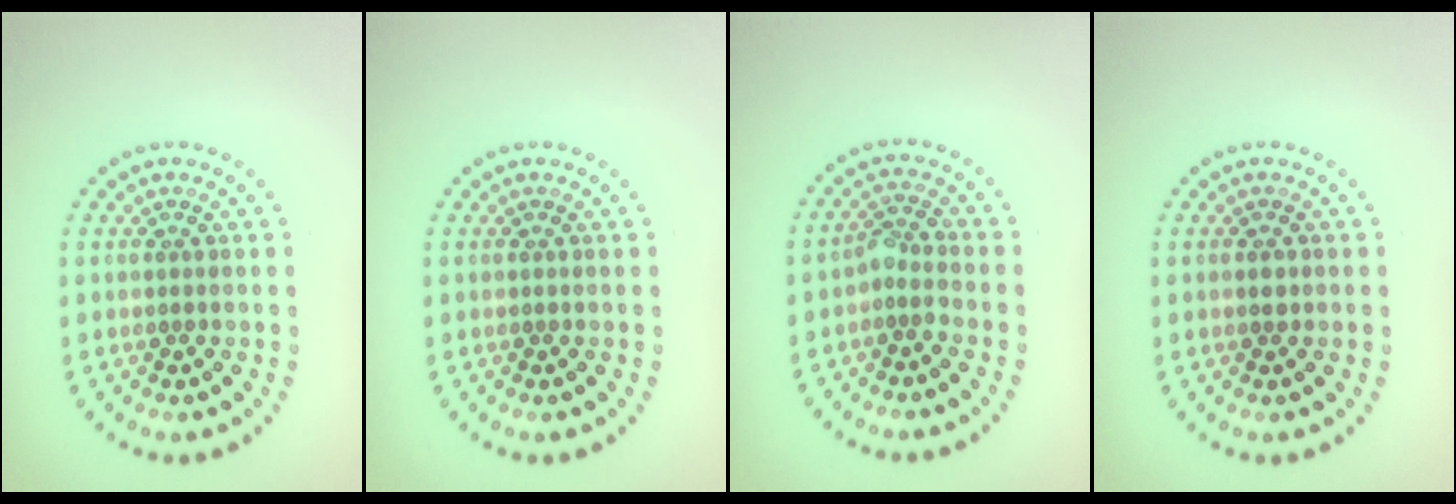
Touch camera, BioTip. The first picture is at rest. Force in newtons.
{"total": 0.0}
{"total": 1.9, "press": 1.4, "slide": 1.2}
{"total": 0.9, "press": 0.9, "slide": 0.1}